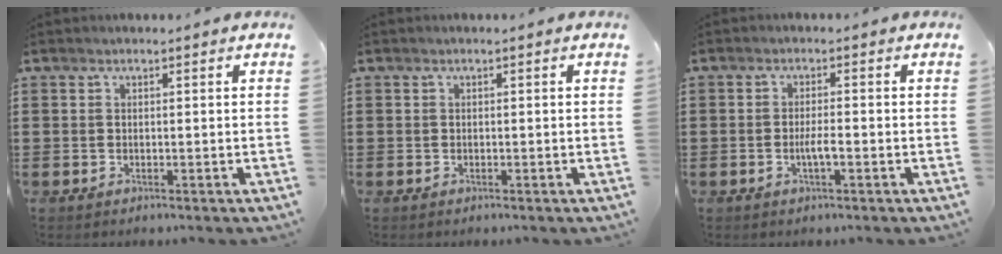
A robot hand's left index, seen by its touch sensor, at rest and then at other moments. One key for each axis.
{"total": 0.0}
{"total": 2.7, "fx": -0.8, "fy": 0.6, "fz": 2.6, "tx": -0.053, "ty": 0.000, "tz": -0.016}